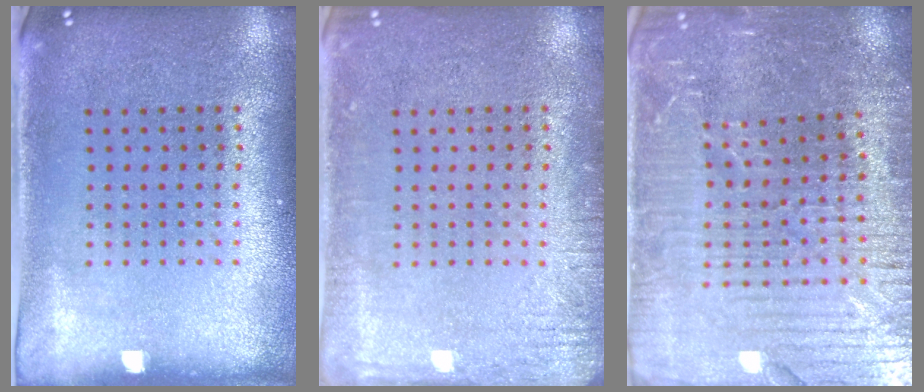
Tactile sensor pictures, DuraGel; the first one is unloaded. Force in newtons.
{"total": 2.3, "press": 2.2, "slide": 0.3}
{"total": 4.4, "press": 4.2, "slide": 1.3}